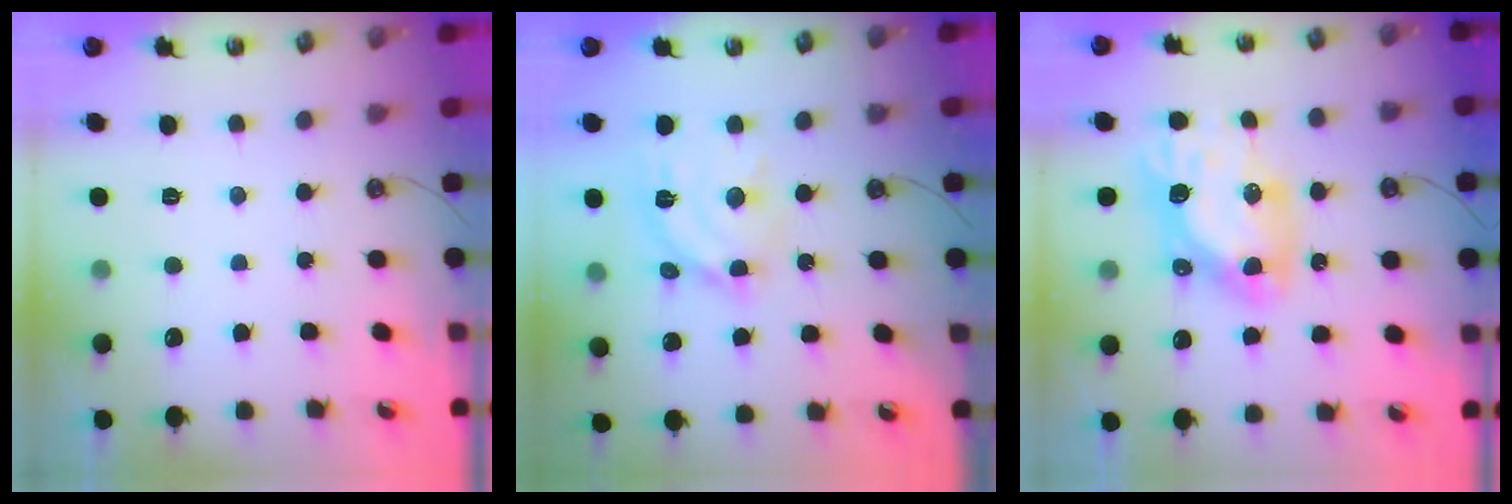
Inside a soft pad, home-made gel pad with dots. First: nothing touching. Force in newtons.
{"total": 13.1, "press": 13.1, "slide": 1.0}
{"total": 13.4, "press": 13.3, "slide": 1.5}